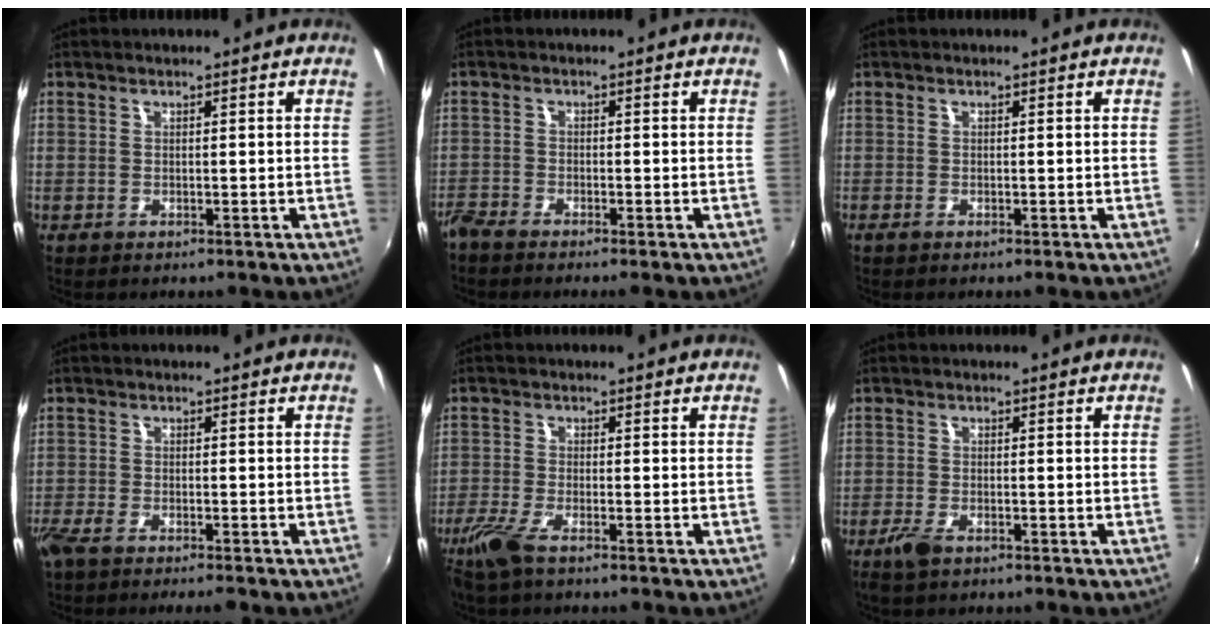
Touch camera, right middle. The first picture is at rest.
{"total": 3.3, "force": [-3.1, 0.4, 1.2], "torque": [-0.041, -0.014, -0.065]}
{"total": 0.6, "force": [-0.5, 0.0, 0.4], "torque": [-0.007, -0.003, -0.011]}
{"total": 5.7, "force": [-4.7, 1.0, 3.1], "torque": [-0.080, -0.023, -0.088]}
{"total": 5.5, "force": [-4.0, 1.0, 3.8], "torque": [-0.099, -0.014, -0.082]}
{"total": 3.4, "force": [-2.4, 1.2, 2.1], "torque": [-0.055, -0.007, -0.048]}